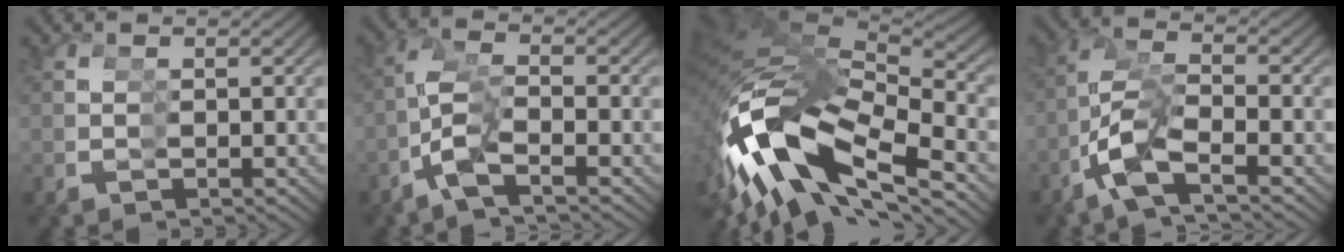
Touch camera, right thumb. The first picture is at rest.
{"total": 4.2, "force": [-2.2, 2.5, 2.4], "torque": [-0.086, 0.000, -0.041]}
{"total": 14.7, "force": [0.0, 8.1, 12.2], "torque": [-0.265, 0.003, -0.002]}
{"total": 6.0, "force": [-2.3, 3.9, 4.0], "torque": [-0.125, -0.003, -0.038]}